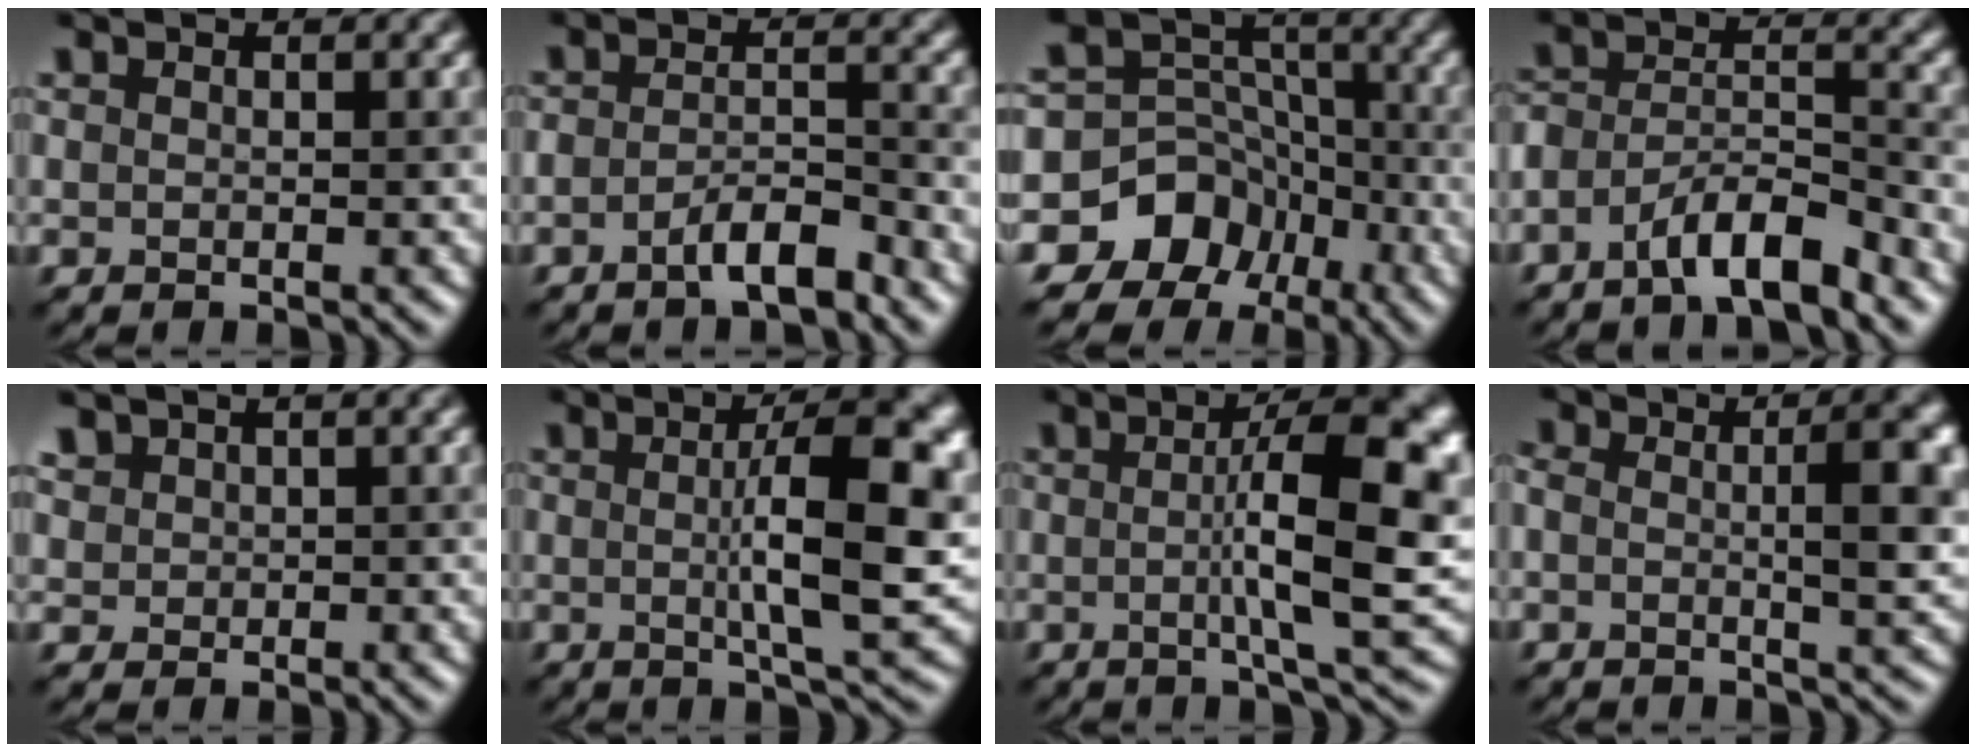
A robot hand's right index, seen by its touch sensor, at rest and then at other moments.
{"total": 3.2, "force": [-2.4, 0.6, 2.1], "torque": [-0.039, 0.018, -0.039]}
{"total": 8.7, "force": [-4.9, 7.0, 1.6], "torque": [-0.030, 0.029, -0.080]}
{"total": 5.4, "force": [-4.2, 1.3, 3.2], "torque": [-0.055, 0.021, -0.067]}
{"total": 1.1, "force": [0.7, 0.6, -0.6], "torque": [0.011, 0.011, 0.021]}
{"total": 9.0, "force": [0.5, 1.8, 8.8], "torque": [-0.122, 0.014, 0.016]}
{"total": 10.4, "force": [0.0, 2.1, 10.2], "torque": [-0.132, 0.024, 0.003]}
{"total": 5.5, "force": [-0.2, 1.6, 5.3], "torque": [-0.076, 0.018, -0.004]}